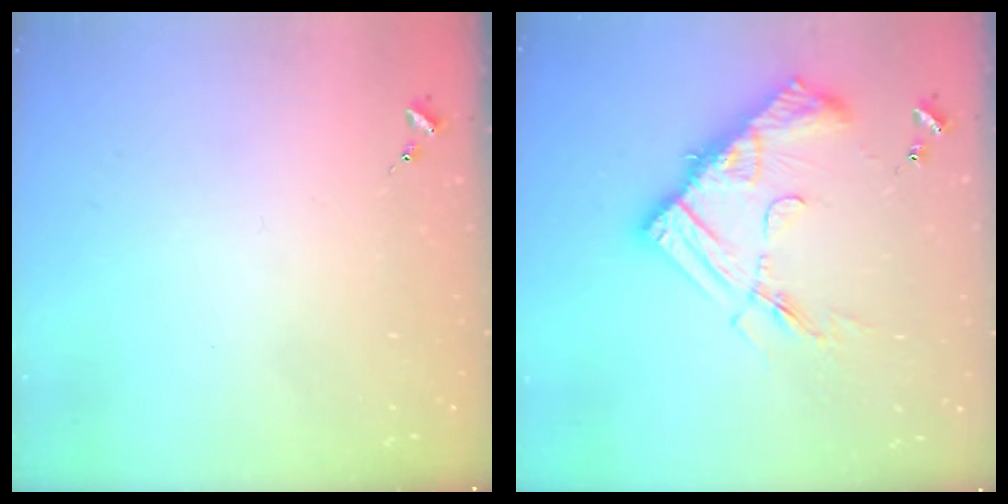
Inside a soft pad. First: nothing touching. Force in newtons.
{"total": 16.6, "press": 16.6, "slide": 1.1}